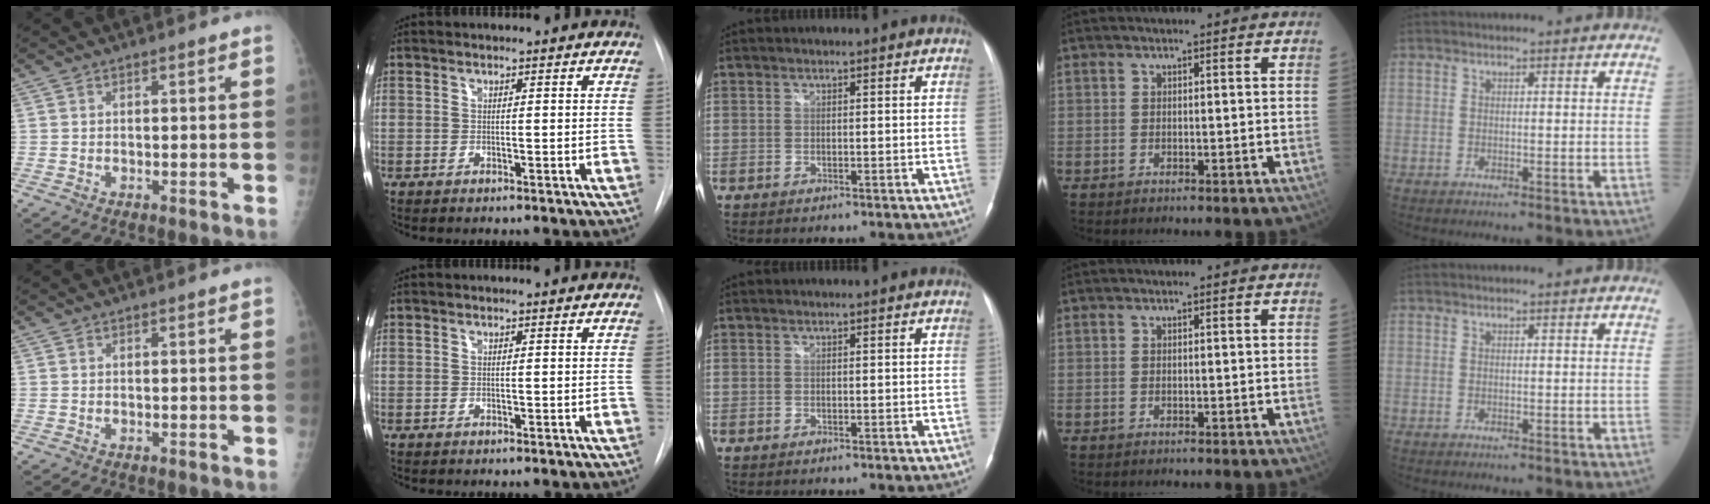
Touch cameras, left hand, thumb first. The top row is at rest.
{}